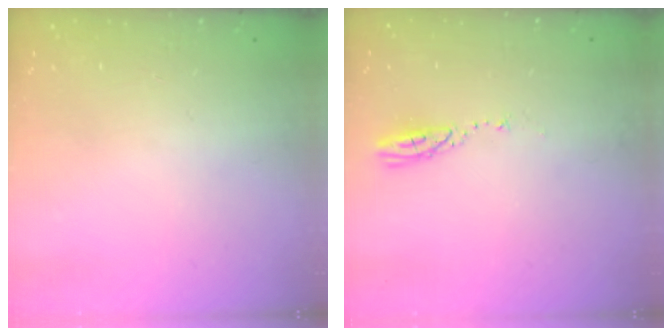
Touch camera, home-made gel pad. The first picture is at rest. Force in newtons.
{"total": 3.5, "press": 3.5, "slide": 0.3}